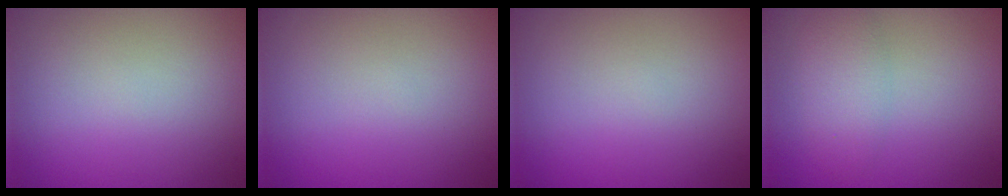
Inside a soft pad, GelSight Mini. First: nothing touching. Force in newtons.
{"total": 0.0}
{"total": 0.0}
{"total": 2.8, "press": 2.8, "slide": 0.1}